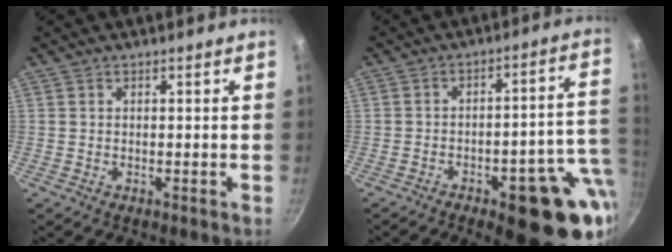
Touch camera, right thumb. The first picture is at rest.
{"total": 17.6, "force": [-8.0, 6.1, 14.5], "torque": [-0.127, 0.038, -0.102]}